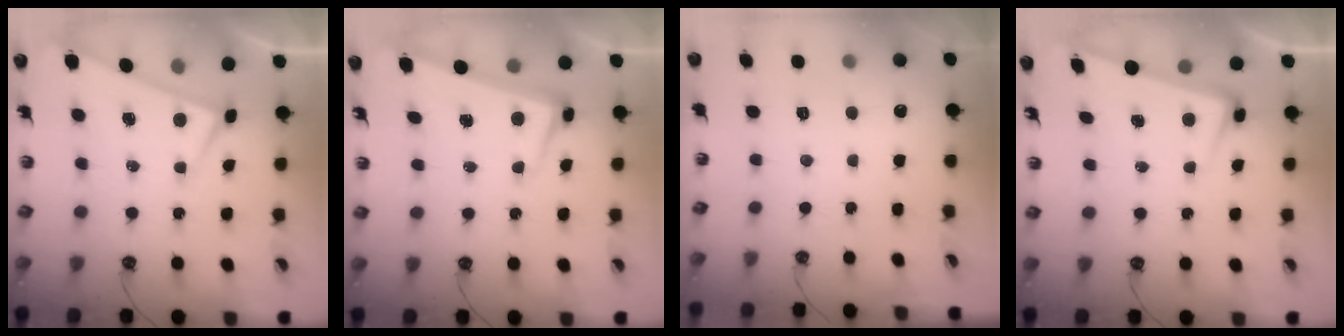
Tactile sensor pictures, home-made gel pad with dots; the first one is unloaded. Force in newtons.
{"total": 1.3, "press": 0.2, "slide": 1.3}
{"total": 0.0}
{"total": 3.1, "press": 3.0, "slide": 1.1}